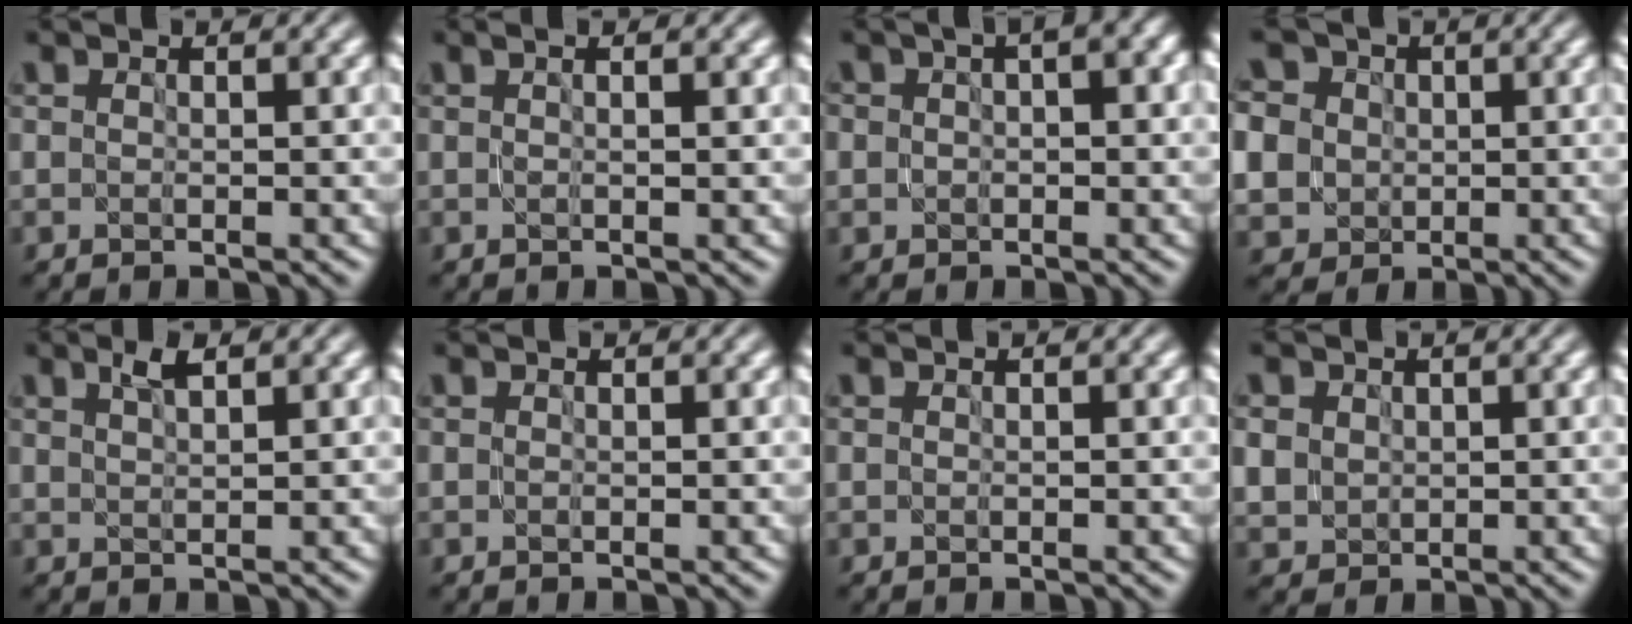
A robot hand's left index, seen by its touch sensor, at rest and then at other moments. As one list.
[{"total": 1.9, "force": [0.8, 0.7, 1.6], "torque": [-0.012, -0.005, -0.004]}, {"total": 3.9, "force": [0.8, 2.4, 2.9], "torque": [-0.034, 0.012, 0.008]}, {"total": 9.6, "force": [1.1, 8.7, 3.8], "torque": [-0.101, 0.018, 0.005]}, {"total": 1.7, "force": [1.2, 0.4, 1.1], "torque": [-0.022, 0.005, 0.021]}, {"total": 0.0}, {"total": 0.0}, {"total": 2.4, "force": [0.7, 2.2, 0.9], "torque": [-0.029, 0.000, 0.020]}]